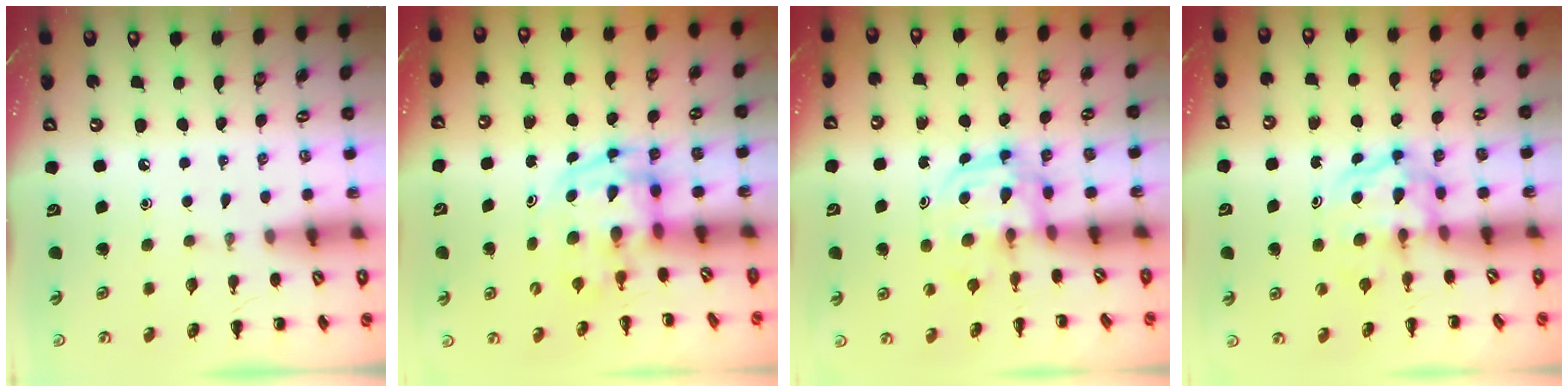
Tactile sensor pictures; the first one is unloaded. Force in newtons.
{"total": 3.9, "press": 3.8, "slide": 0.6}
{"total": 3.1, "press": 3.1, "slide": 0.3}
{"total": 3.8, "press": 3.8, "slide": 0.4}